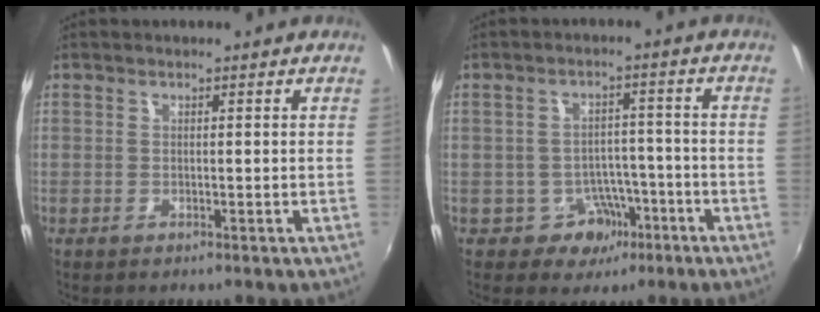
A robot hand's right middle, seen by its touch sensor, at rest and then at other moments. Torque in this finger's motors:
{"motor_torque": [-0.22, -0.05, -0.04, 0.00]}